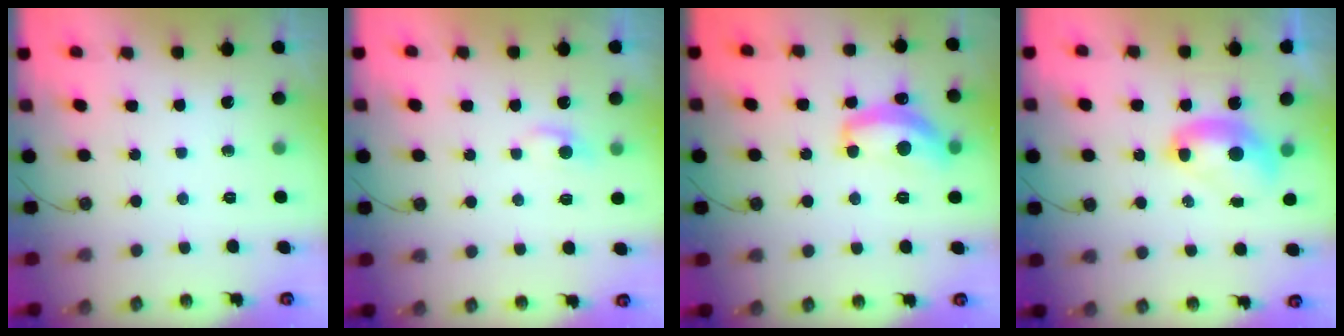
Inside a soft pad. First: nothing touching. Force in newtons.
{"total": 1.2, "press": 1.1, "slide": 0.6}
{"total": 8.6, "press": 8.6, "slide": 0.9}
{"total": 2.7, "press": 2.7, "slide": 0.1}